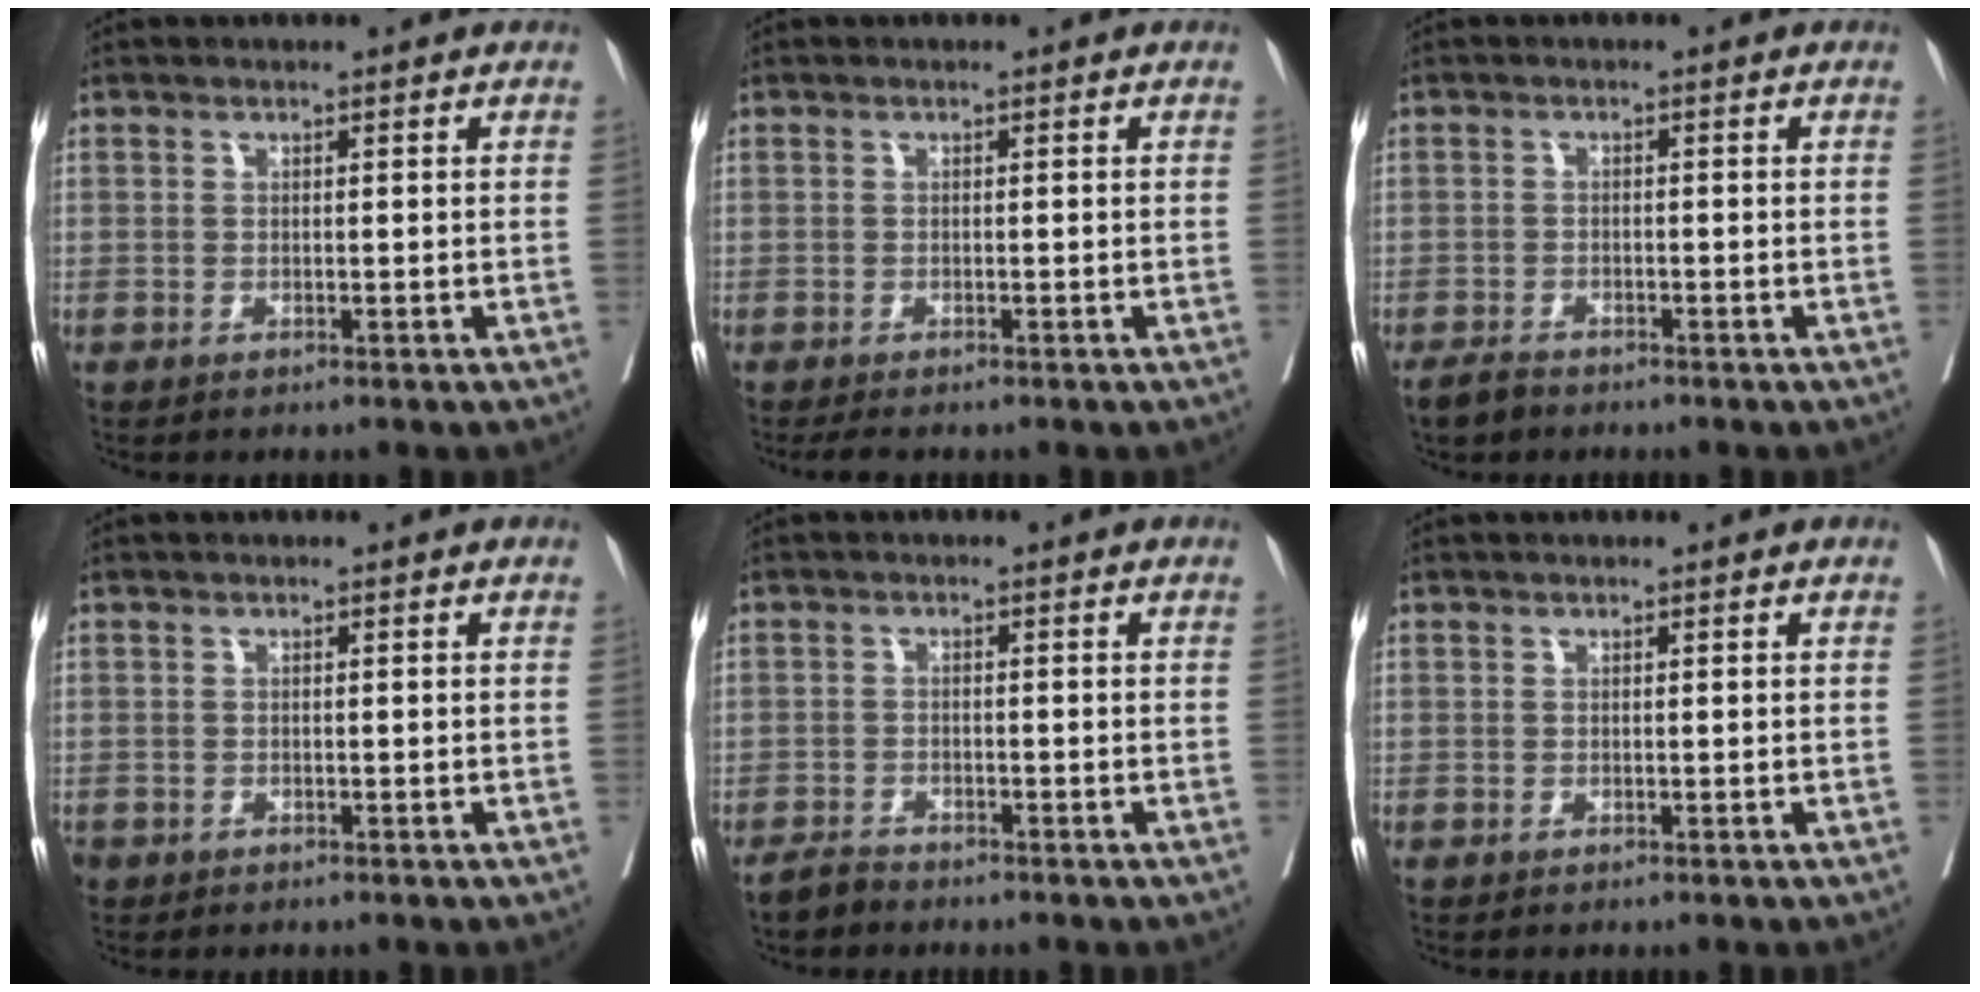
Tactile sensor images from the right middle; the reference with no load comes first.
{"total": 2.1, "force": [-1.8, 0.4, 1.0], "torque": [-0.016, -0.006, -0.026]}
{"total": 2.4, "force": [-2.0, 0.9, 0.7], "torque": [-0.017, -0.002, -0.033]}
{"total": 1.1, "force": [-0.7, 0.8, 0.2], "torque": [-0.008, 0.001, -0.012]}
{"total": 1.9, "force": [-1.8, 0.5, 0.2], "torque": [-0.005, -0.002, -0.033]}
{"total": 0.0}